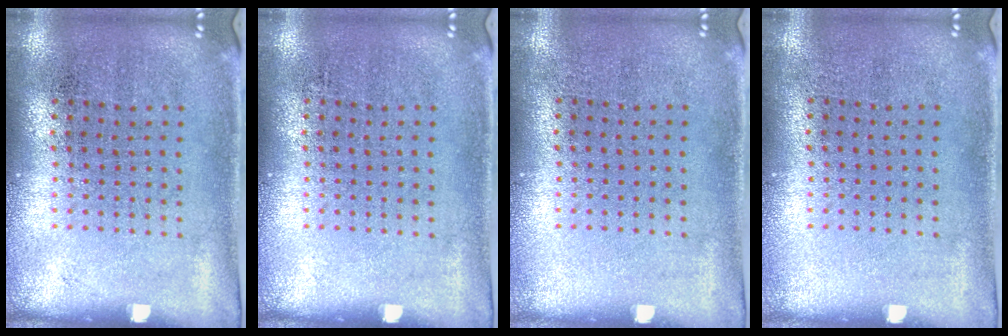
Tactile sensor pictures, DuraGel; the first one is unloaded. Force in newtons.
{"total": 0.0}
{"total": 0.0}
{"total": 0.0}